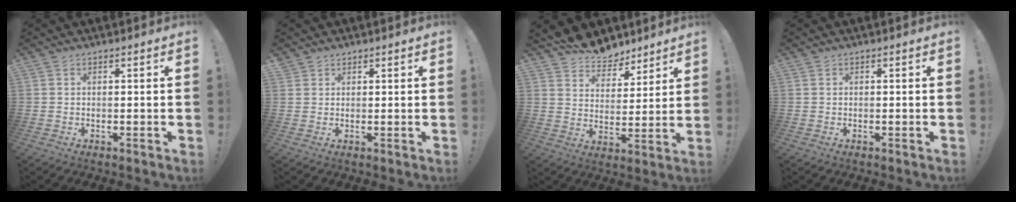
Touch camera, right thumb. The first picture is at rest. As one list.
[{"total": 1.8, "force": [1.4, 1.0, 0.1], "torque": [0.001, -0.008, 0.028]}, {"total": 9.6, "force": [8.3, 4.7, 1.3], "torque": [-0.027, -0.073, 0.160]}, {"total": 0.0}]